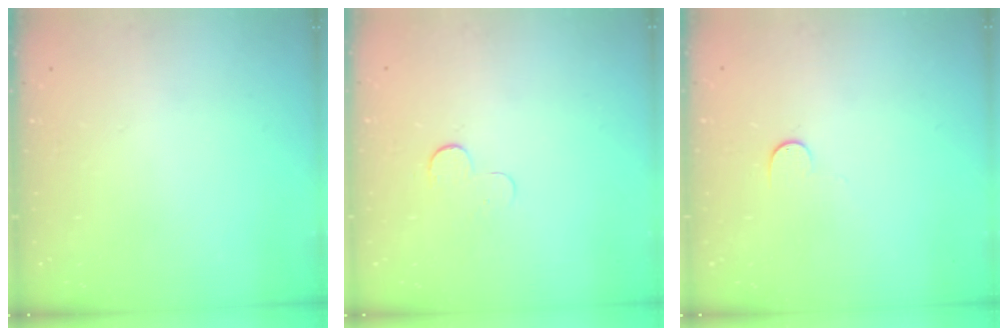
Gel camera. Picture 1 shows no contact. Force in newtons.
{"total": 3.9, "press": 3.9, "slide": 0.4}
{"total": 4.9, "press": 4.9, "slide": 0.5}